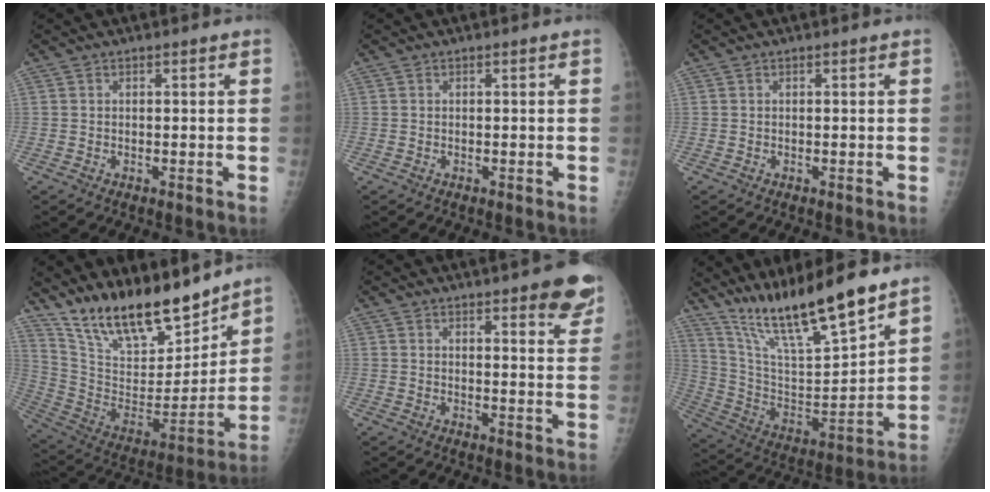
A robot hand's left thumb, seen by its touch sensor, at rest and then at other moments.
{"total": 0.0}
{"total": 0.0}
{"total": 20.8, "force": [17.2, 6.5, 9.7], "torque": [-0.132, -0.096, 0.310]}
{"total": 9.0, "force": [5.8, 2.4, 6.4], "torque": [-0.054, -0.026, 0.067]}
{"total": 20.7, "force": [16.3, 2.9, 12.4], "torque": [-0.195, -0.079, 0.305]}